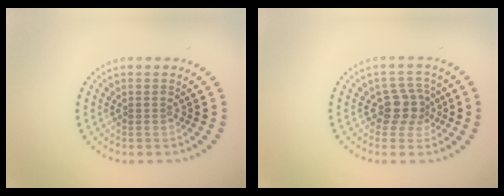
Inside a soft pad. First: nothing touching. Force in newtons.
{"total": 2.8, "press": 2.3, "slide": 1.7}